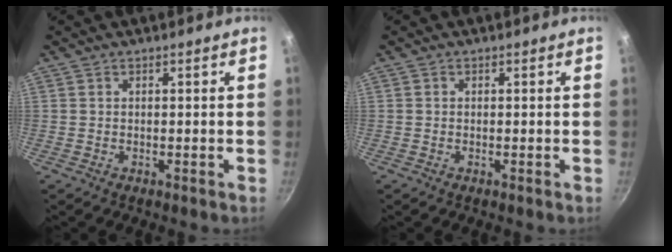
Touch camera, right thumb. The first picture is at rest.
{"total": 0.0}